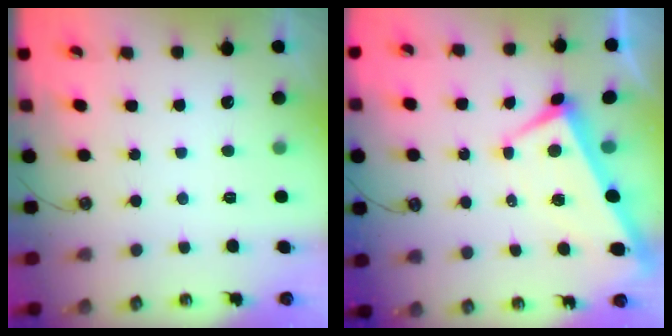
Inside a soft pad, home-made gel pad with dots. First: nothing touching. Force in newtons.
{"total": 0.9, "press": 0.4, "slide": 0.8}